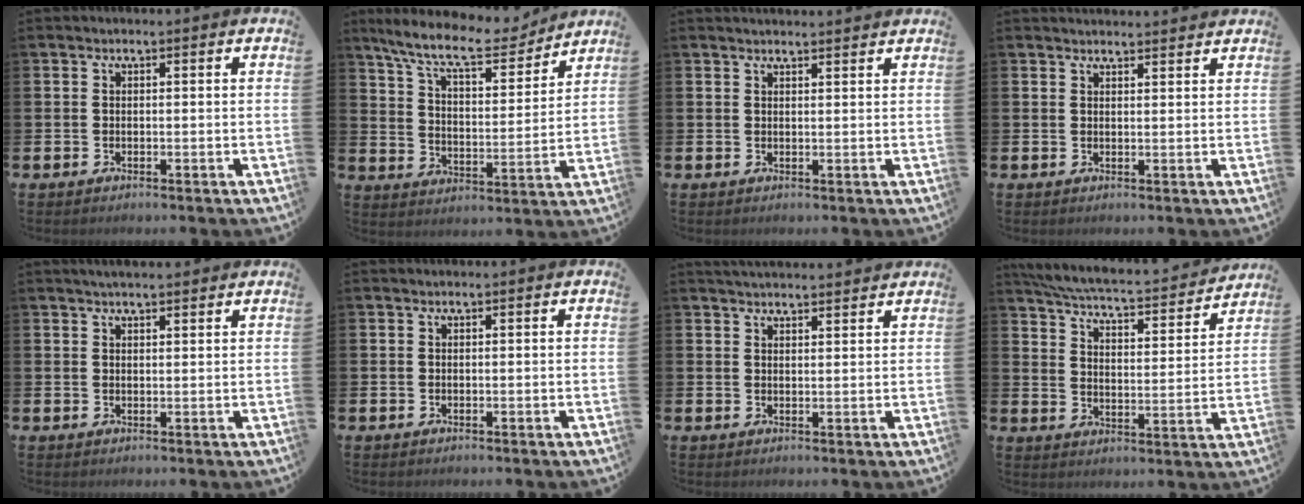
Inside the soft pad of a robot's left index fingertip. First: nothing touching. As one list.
[{"total": 10.6, "force": [9.5, 1.9, 4.2], "torque": [-0.115, -0.057, 0.163]}, {"total": 1.8, "force": [1.8, 0.1, 0.0], "torque": [0.008, -0.013, 0.030]}, {"total": 2.0, "force": [2.0, 0.1, -0.1], "torque": [0.006, -0.013, 0.034]}, {"total": 2.6, "force": [2.5, 0.2, 0.6], "torque": [-0.012, -0.006, 0.044]}, {"total": 0.0}, {"total": 3.0, "force": [3.0, 0.1, 0.2], "torque": [-0.010, -0.015, 0.055]}, {"total": 5.5, "force": [5.2, 0.7, 1.5], "torque": [-0.058, -0.043, 0.084]}]